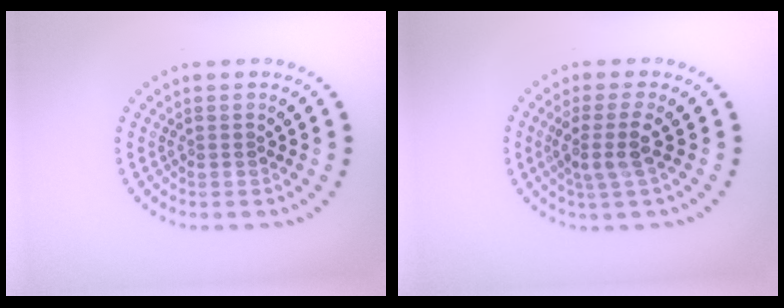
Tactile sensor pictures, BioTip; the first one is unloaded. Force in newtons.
{"total": 2.7, "press": 2.2, "slide": 1.5}